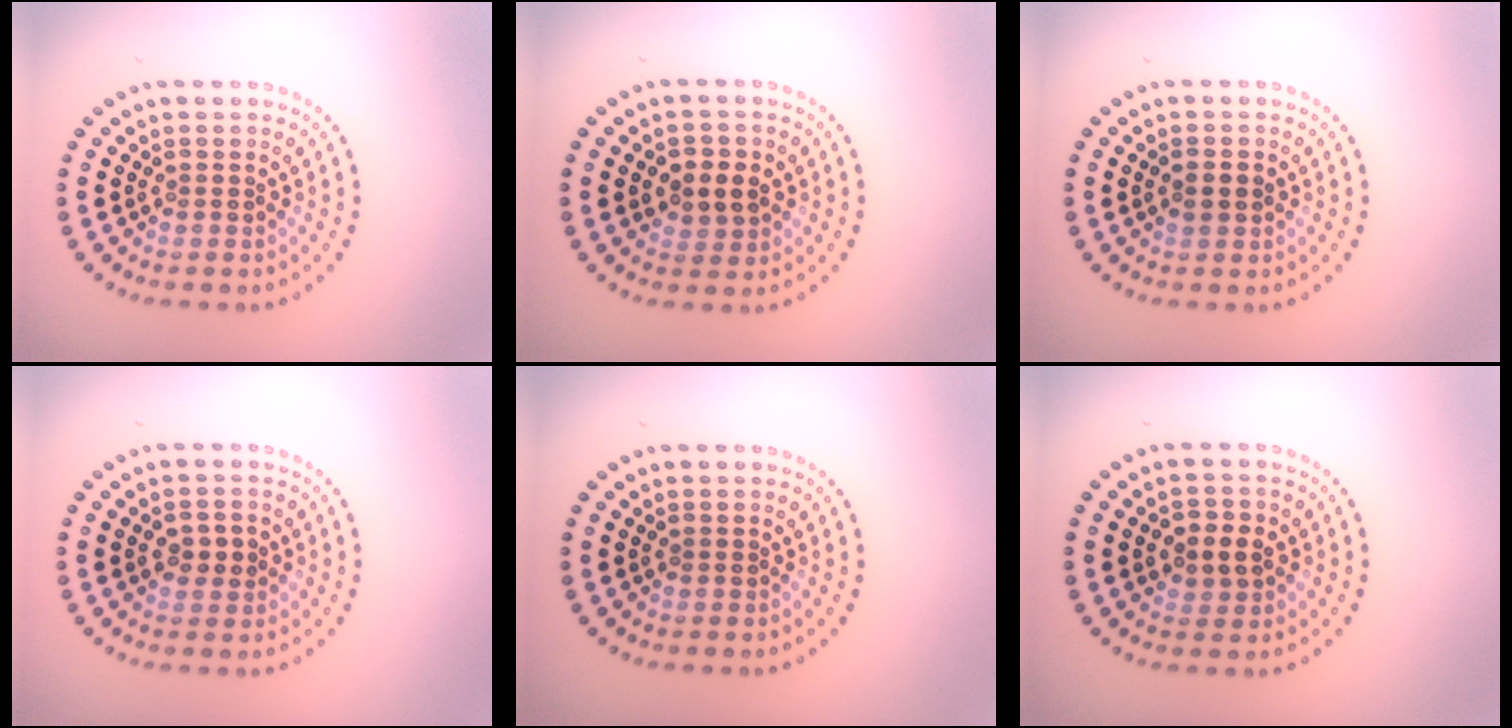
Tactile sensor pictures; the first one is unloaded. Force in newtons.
{"total": 2.8, "press": 2.8, "slide": 0.4}
{"total": 1.8, "press": 1.8, "slide": 0.0}
{"total": 2.0, "press": 2.0, "slide": 0.1}
{"total": 0.0}
{"total": 2.6, "press": 2.6, "slide": 0.3}